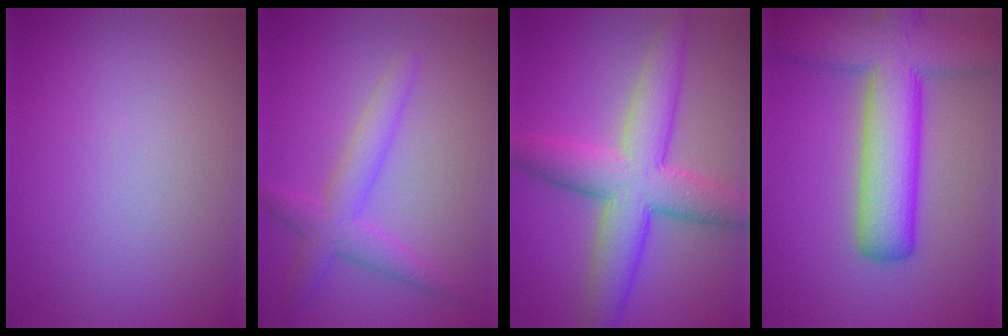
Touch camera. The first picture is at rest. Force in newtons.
{"total": 3.4, "press": 3.4, "slide": 0.2}
{"total": 8.0, "press": 8.0, "slide": 0.3}
{"total": 10.4, "press": 10.4, "slide": 0.6}